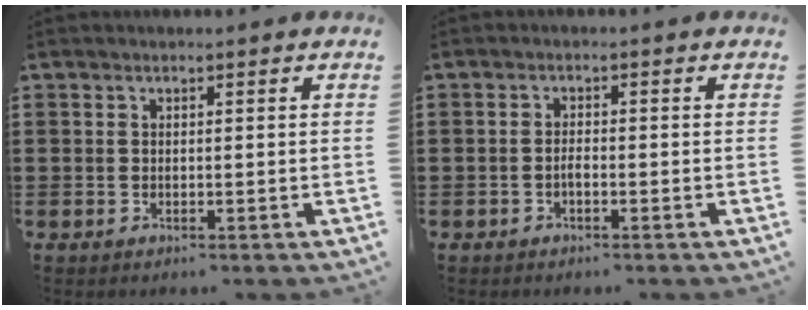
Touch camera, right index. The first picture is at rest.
{"total": 1.3, "force": [-0.7, 0.3, 1.0], "torque": [-0.021, -0.001, -0.012]}